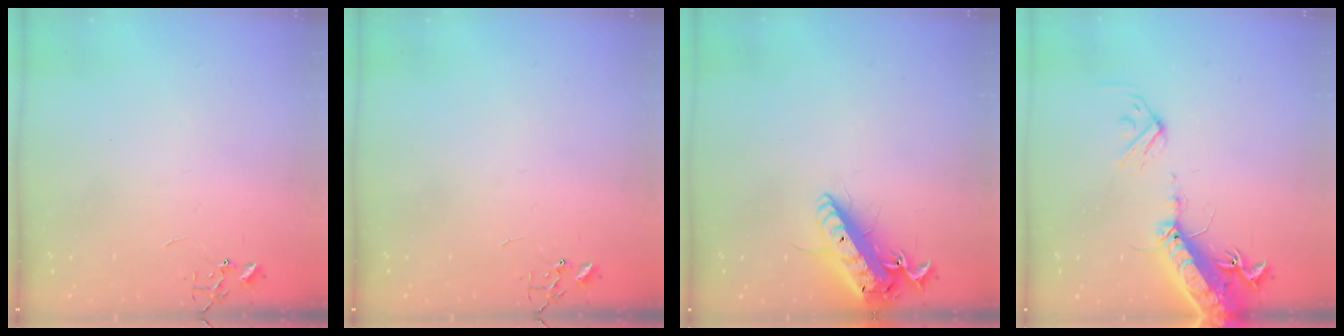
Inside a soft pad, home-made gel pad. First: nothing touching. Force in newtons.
{"total": 0.0}
{"total": 17.0, "press": 16.7, "slide": 3.3}
{"total": 17.8, "press": 17.4, "slide": 4.0}